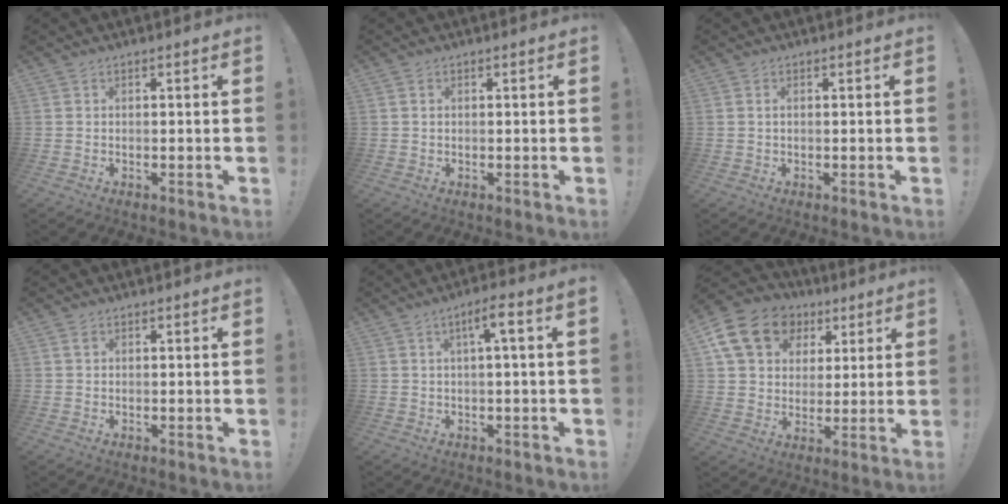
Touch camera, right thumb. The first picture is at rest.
{"total": 0.7, "force": [0.3, 0.5, 0.4], "torque": [-0.005, 0.001, 0.005]}
{"total": 0.8, "force": [0.2, 0.3, 0.8], "torque": [-0.017, 0.004, 0.002]}
{"total": 0.9, "force": [0.4, 0.6, 0.5], "torque": [-0.008, 0.002, 0.007]}
{"total": 5.1, "force": [1.3, 0.0, 4.9], "torque": [-0.081, -0.004, 0.013]}
{"total": 16.8, "force": [7.4, 13.1, 7.5], "torque": [-0.108, -0.030, 0.149]}